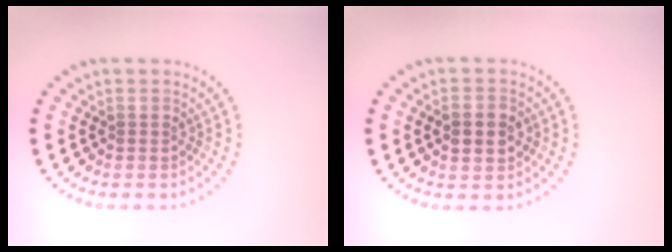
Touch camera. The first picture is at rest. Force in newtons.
{"total": 3.4, "press": 3.4, "slide": 0.1}